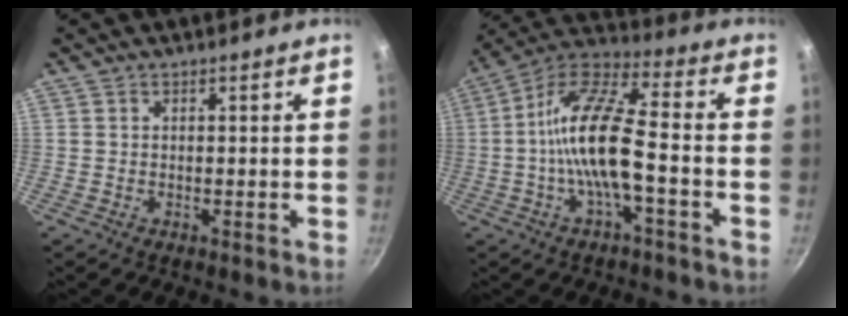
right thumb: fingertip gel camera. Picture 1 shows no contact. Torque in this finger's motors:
{"motor_torque": [2.66, 2.35, 2.26, -0.54, 0.81]}